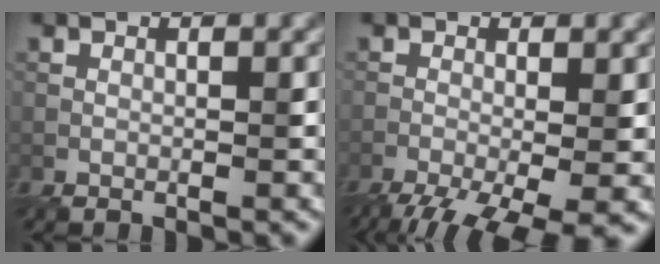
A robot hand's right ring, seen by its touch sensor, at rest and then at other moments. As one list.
[{"total": 10.1, "force": [-5.5, 3.5, 7.7], "torque": [-0.136, -0.021, -0.078]}]